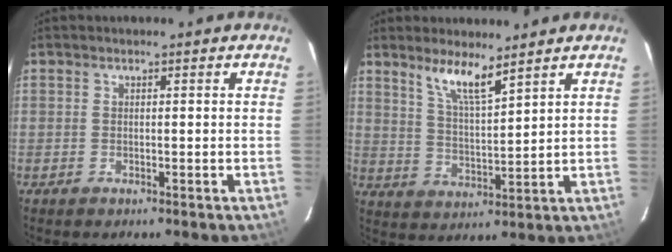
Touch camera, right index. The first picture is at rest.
{"total": 7.1, "force": [5.4, 0.9, 4.5], "torque": [-0.085, -0.005, 0.107]}